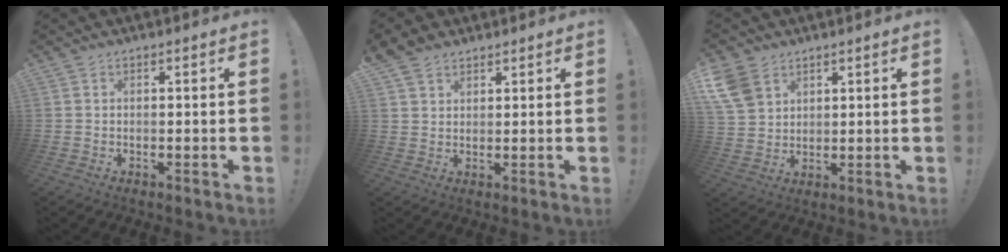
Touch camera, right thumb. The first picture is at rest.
{"total": 5.0, "force": [3.6, 3.1, 1.5], "torque": [-0.032, -0.011, 0.072]}
{"total": 9.2, "force": [5.3, 6.4, 3.7], "torque": [-0.077, -0.020, 0.110]}